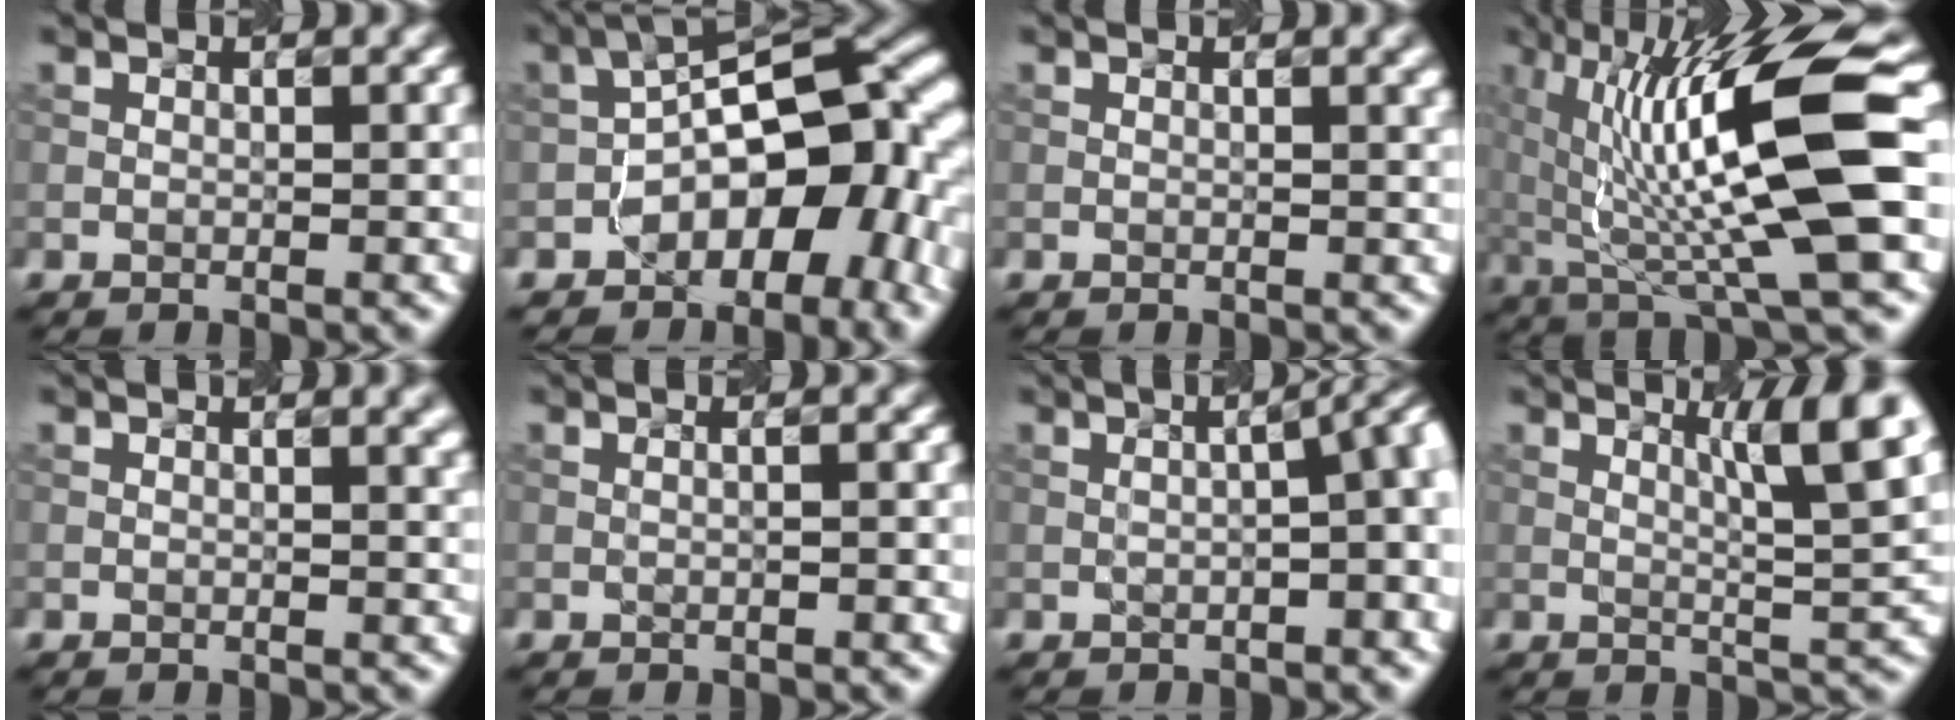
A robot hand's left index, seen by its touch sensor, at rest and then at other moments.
{"total": 12.0, "force": [-3.7, 6.9, 9.1], "torque": [-0.094, 0.021, -0.067]}
{"total": 1.5, "force": [0.6, 0.5, 1.3], "torque": [-0.011, 0.002, 0.003]}
{"total": 13.0, "force": [0.9, 2.3, 12.8], "torque": [-0.211, 0.004, 0.032]}
{"total": 2.1, "force": [0.9, 0.8, 1.7], "torque": [-0.008, 0.004, 0.007]}
{"total": 1.4, "force": [0.2, 0.6, 1.2], "torque": [-0.004, 0.003, -0.010]}
{"total": 5.0, "force": [0.2, 1.5, 4.7], "torque": [-0.038, 0.019, 0.008]}
{"total": 7.0, "force": [2.6, 1.1, 6.4], "torque": [-0.087, 0.005, 0.052]}